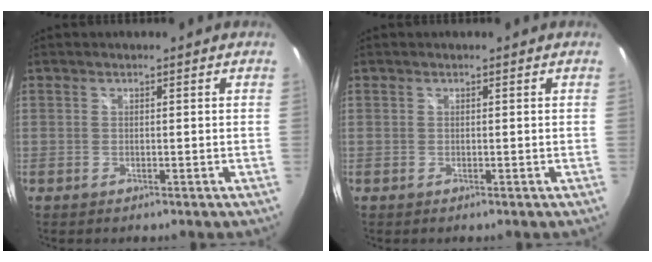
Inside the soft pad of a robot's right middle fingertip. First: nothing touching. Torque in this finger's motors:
{"motor_torque": [0.02, -0.25, 0.00, 0.00]}